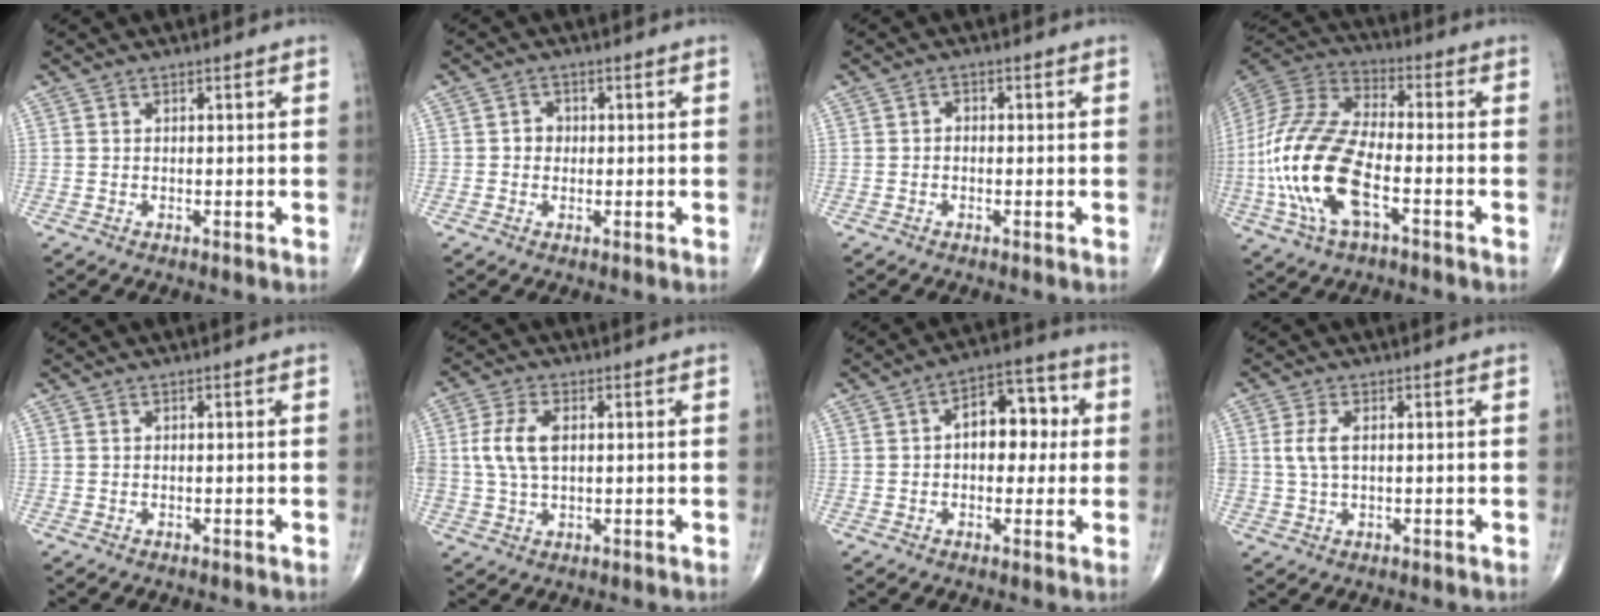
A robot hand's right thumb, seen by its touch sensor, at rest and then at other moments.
{"total": 2.3, "force": [-0.1, 2.1, 0.9], "torque": [0.002, 0.007, -0.005]}
{"total": 1.1, "force": [-0.3, 0.9, 0.6], "torque": [-0.001, 0.006, -0.010]}
{"total": 20.8, "force": [-5.7, 9.3, 17.7], "torque": [-0.393, 0.018, -0.107]}
{"total": 0.0}
{"total": 7.3, "force": [1.0, 4.2, 5.9], "torque": [-0.129, 0.005, 0.021]}
{"total": 10.4, "force": [1.2, 6.5, 8.1], "torque": [-0.079, 0.027, 0.009]}
{"total": 3.8, "force": [0.6, 2.0, 3.2], "torque": [-0.078, 0.004, 0.014]}